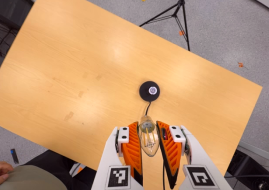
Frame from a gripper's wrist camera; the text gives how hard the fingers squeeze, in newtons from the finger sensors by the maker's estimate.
{"total": 20.3, "left": 22.9, "right": 17.8}